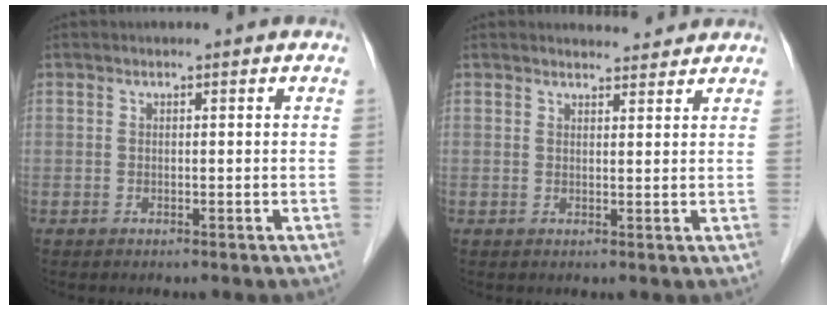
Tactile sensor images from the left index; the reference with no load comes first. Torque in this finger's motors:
{"motor_torque": [0.75, -1.02, 0.00, -0.03]}